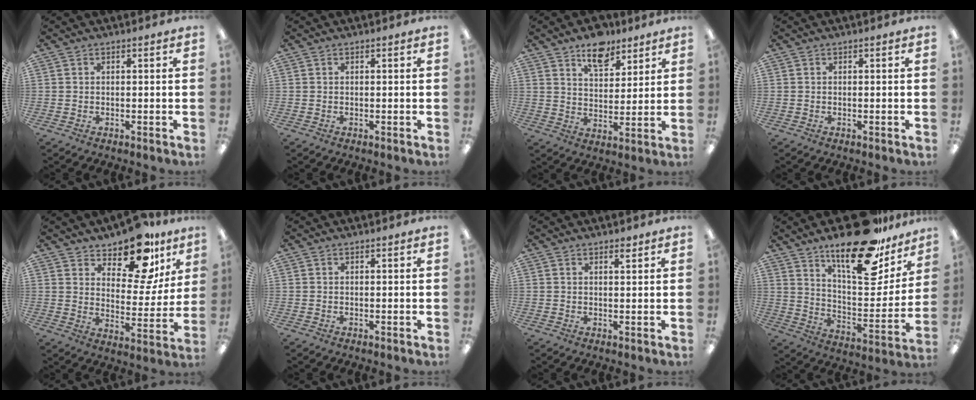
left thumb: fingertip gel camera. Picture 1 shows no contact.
{"total": 0.0}
{"total": 10.0, "force": [7.3, 5.1, 4.6], "torque": [-0.055, -0.039, 0.126]}
{"total": 0.0}
{"total": 15.9, "force": [12.3, 6.8, 7.4], "torque": [-0.104, -0.087, 0.212]}
{"total": 0.0}
{"total": 1.6, "force": [1.4, 0.3, 0.7], "torque": [-0.008, -0.005, 0.023]}
{"total": 23.8, "force": [17.0, 8.7, 14.2], "torque": [-0.202, -0.111, 0.282]}